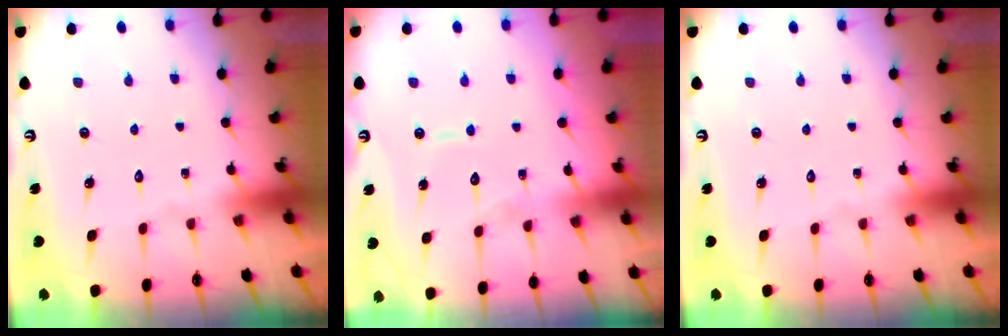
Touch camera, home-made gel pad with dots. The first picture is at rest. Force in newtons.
{"total": 7.4, "press": 7.4, "slide": 0.8}
{"total": 0.0}